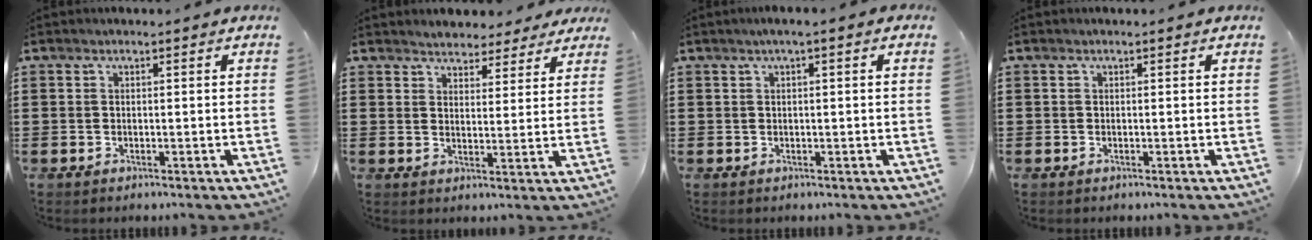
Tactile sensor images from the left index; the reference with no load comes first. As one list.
[{"total": 3.6, "force": [3.4, 0.9, -0.3], "torque": [-0.010, -0.007, 0.064]}, {"total": 1.2, "force": [0.1, 0.0, 1.2], "torque": [-0.020, -0.004, 0.003]}, {"total": 0.0}]